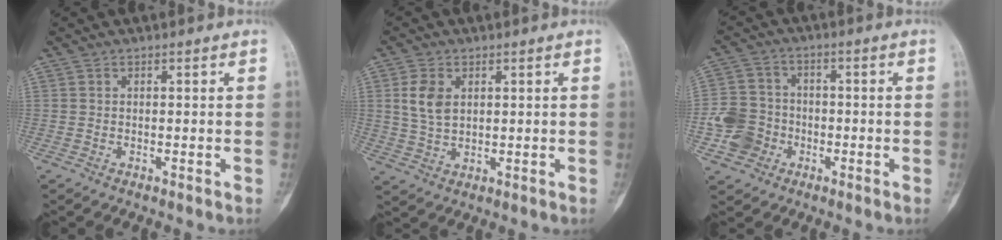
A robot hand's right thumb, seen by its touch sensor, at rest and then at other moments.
{"total": 6.2, "force": [1.7, 4.0, 4.4], "torque": [-0.084, -0.004, 0.040]}
{"total": 8.4, "force": [-2.7, 7.5, 2.7], "torque": [-0.033, 0.020, -0.053]}